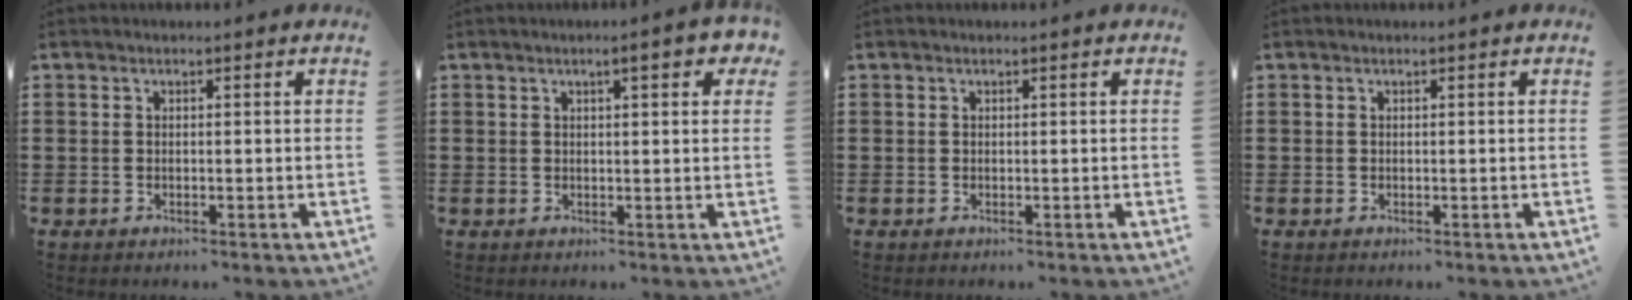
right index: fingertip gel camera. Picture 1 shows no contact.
{"total": 3.7, "force": [1.7, 0.7, 3.2], "torque": [-0.049, -0.001, 0.024]}
{"total": 0.0}
{"total": 0.0}